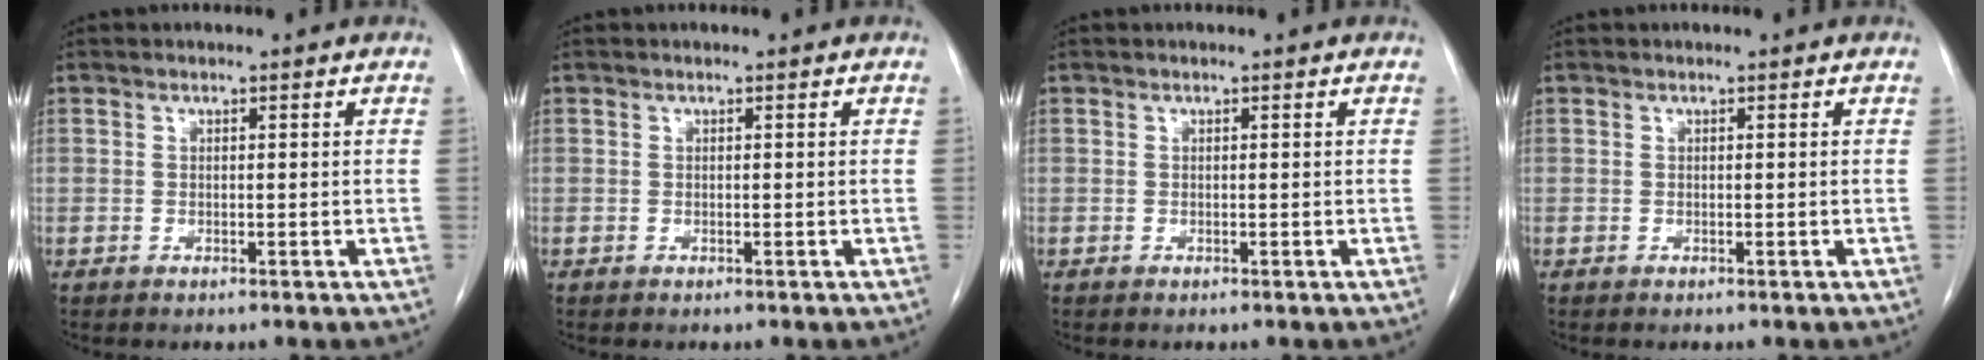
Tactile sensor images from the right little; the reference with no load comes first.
{"total": 0.0}
{"total": 0.0}
{"total": 0.0}